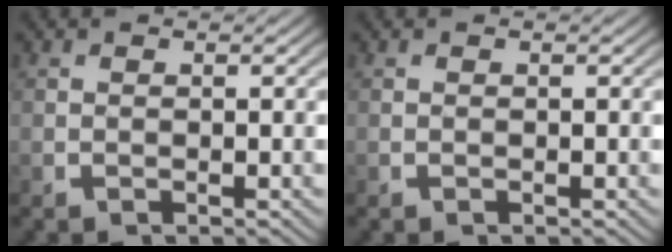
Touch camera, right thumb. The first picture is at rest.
{"total": 0.0}